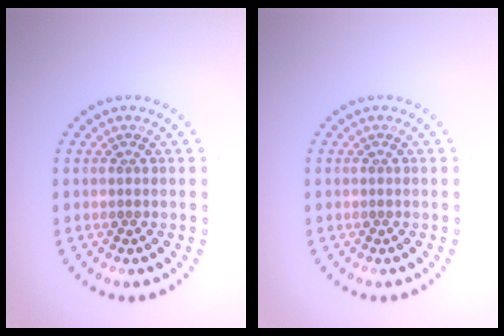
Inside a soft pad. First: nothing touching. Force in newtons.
{"total": 0.0}